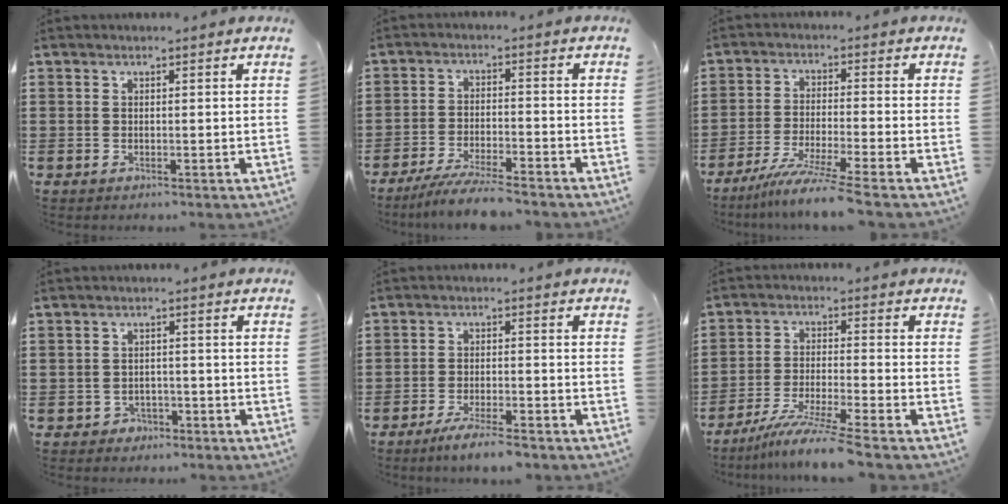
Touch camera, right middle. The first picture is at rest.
{"total": 5.6, "force": [-5.1, 0.0, 2.3], "torque": [-0.050, -0.013, -0.098]}
{"total": 6.5, "force": [-5.3, -0.8, 3.7], "torque": [-0.078, -0.023, -0.104]}
{"total": 1.8, "force": [-1.4, 1.0, 0.1], "torque": [-0.010, 0.000, -0.033]}
{"total": 4.1, "force": [-3.5, 0.0, 2.1], "torque": [-0.041, -0.006, -0.066]}
{"total": 7.0, "force": [-5.9, -0.6, 3.8], "torque": [-0.078, -0.021, -0.113]}